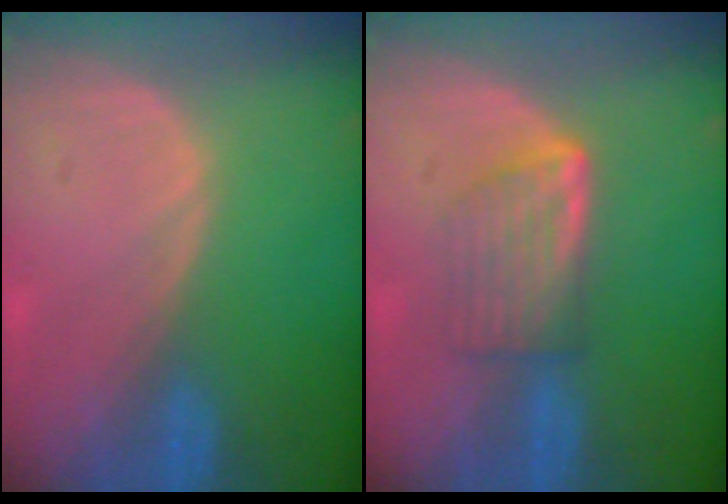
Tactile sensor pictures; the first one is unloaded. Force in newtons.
{"total": 5.8, "press": 5.3, "slide": 2.3}